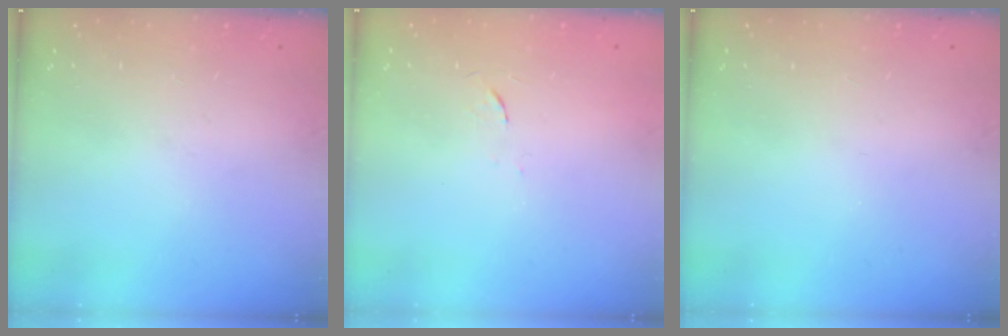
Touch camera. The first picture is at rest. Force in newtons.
{"total": 3.7, "press": 3.4, "slide": 1.3}
{"total": 0.0}